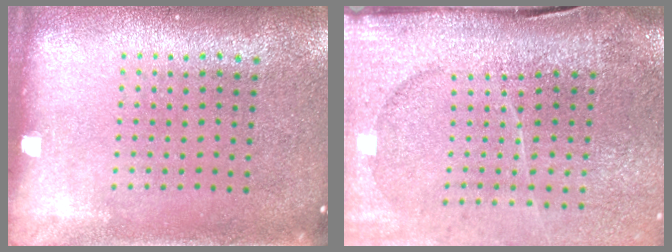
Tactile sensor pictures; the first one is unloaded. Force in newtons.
{"total": 4.7, "press": 3.8, "slide": 2.7}